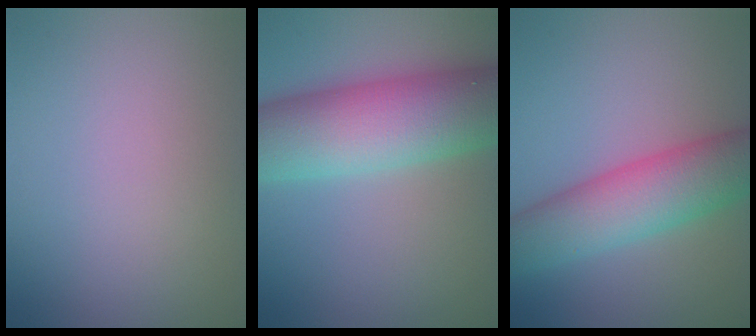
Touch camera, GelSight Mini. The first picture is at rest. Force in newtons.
{"total": 12.1, "press": 12.0, "slide": 0.4}
{"total": 7.6, "press": 7.6, "slide": 0.1}